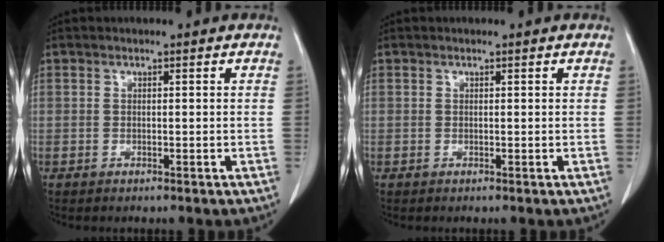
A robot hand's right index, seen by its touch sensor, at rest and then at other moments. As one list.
[{"total": 0.0}]